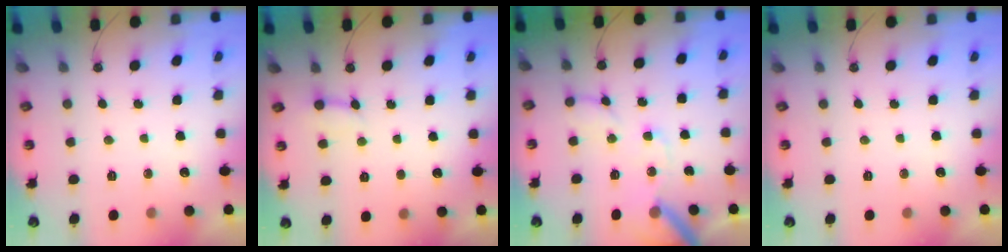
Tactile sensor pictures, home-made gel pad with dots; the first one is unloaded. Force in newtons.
{"total": 2.8, "press": 2.7, "slide": 0.5}
{"total": 12.8, "press": 12.7, "slide": 1.6}
{"total": 0.0}